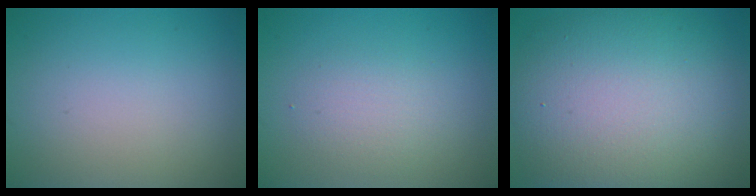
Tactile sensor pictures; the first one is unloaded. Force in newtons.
{"total": 2.1, "press": 2.0, "slide": 0.1}
{"total": 14.3, "press": 14.3, "slide": 1.3}